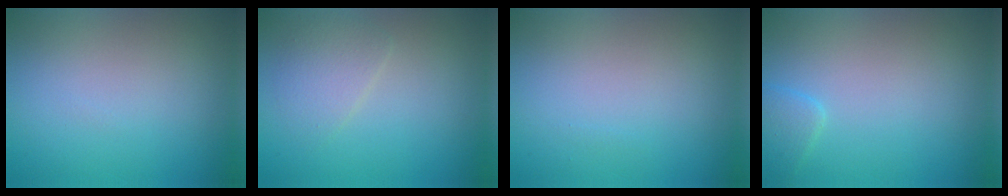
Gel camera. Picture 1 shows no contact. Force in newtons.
{"total": 2.1, "press": 2.1, "slide": 0.0}
{"total": 0.0}
{"total": 1.4, "press": 1.4, "slide": 0.1}